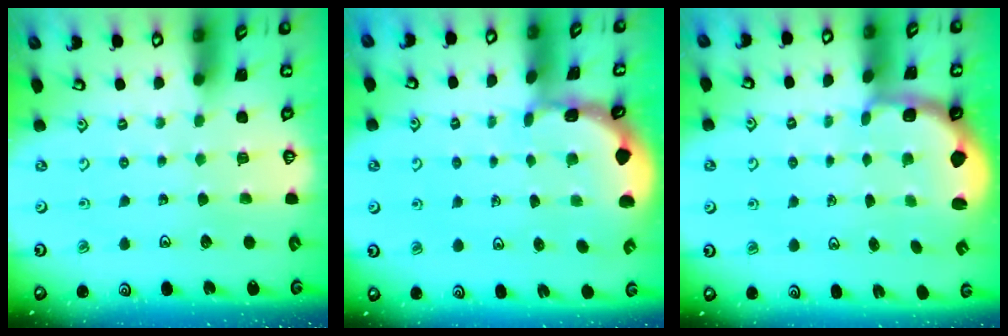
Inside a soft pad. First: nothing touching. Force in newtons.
{"total": 1.0, "press": 1.0, "slide": 0.0}
{"total": 2.1, "press": 1.4, "slide": 1.6}